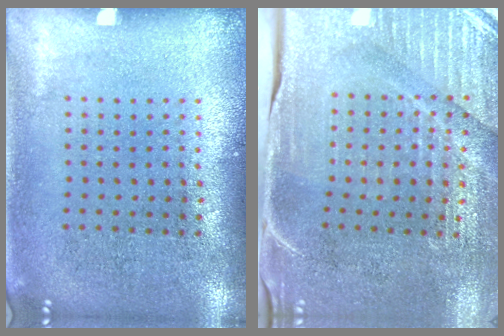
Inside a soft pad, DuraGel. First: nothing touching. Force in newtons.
{"total": 3.8, "press": 3.7, "slide": 0.9}